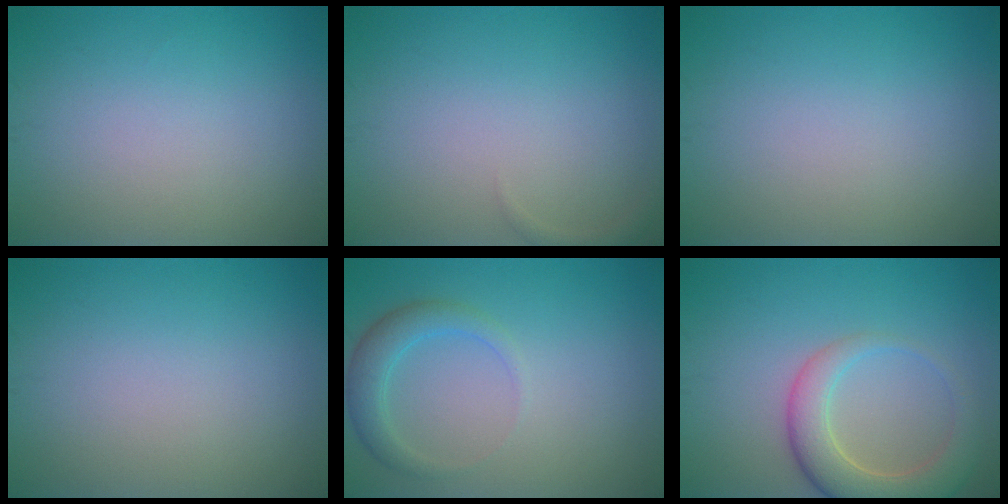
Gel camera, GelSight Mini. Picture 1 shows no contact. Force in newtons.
{"total": 0.7, "press": 0.7, "slide": 0.1}
{"total": 0.0}
{"total": 0.0}
{"total": 2.6, "press": 2.6, "slide": 0.0}
{"total": 5.4, "press": 5.3, "slide": 0.8}